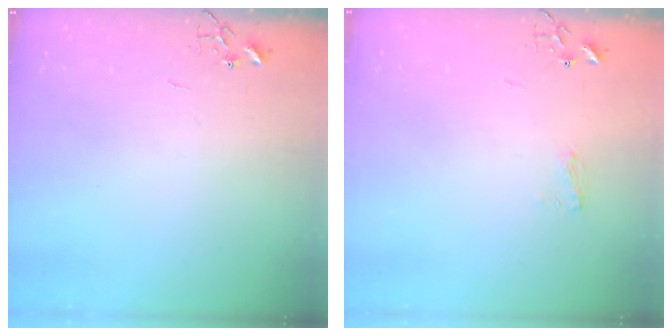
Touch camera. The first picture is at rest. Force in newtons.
{"total": 5.7, "press": 5.7, "slide": 0.7}